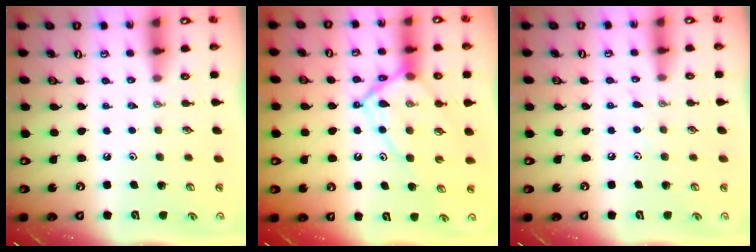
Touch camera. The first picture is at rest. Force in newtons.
{"total": 13.2, "press": 13.2, "slide": 0.8}
{"total": 4.9, "press": 4.8, "slide": 0.5}